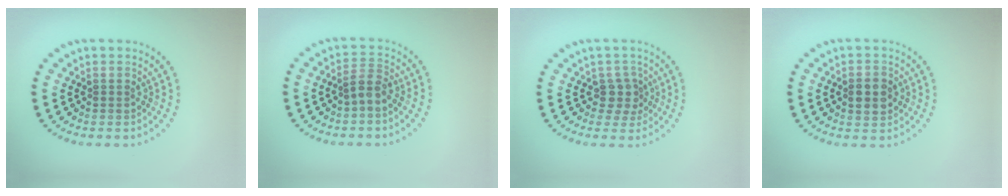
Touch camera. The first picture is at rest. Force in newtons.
{"total": 1.9, "press": 1.6, "slide": 1.1}
{"total": 2.1, "press": 1.7, "slide": 1.3}
{"total": 2.8, "press": 2.8, "slide": 0.2}